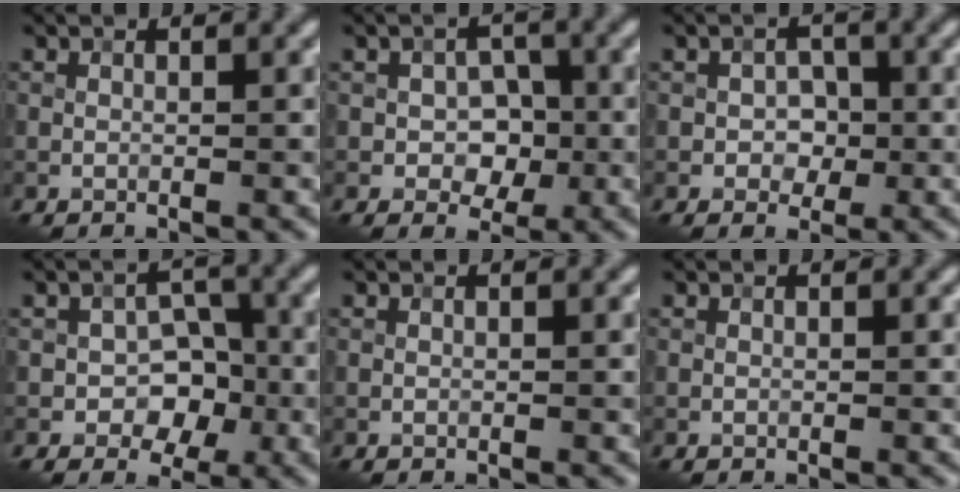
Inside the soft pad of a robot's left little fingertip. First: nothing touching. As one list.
[{"total": 3.7, "force": [-0.5, 2.8, 2.4], "torque": [-0.028, -0.002, -0.013]}, {"total": 2.3, "force": [-0.3, 1.9, 1.2], "torque": [-0.013, -0.001, -0.009]}, {"total": 4.5, "force": [-1.2, 3.4, 2.7], "torque": [-0.022, 0.000, -0.023]}, {"total": 0.0}, {"total": 0.0}]